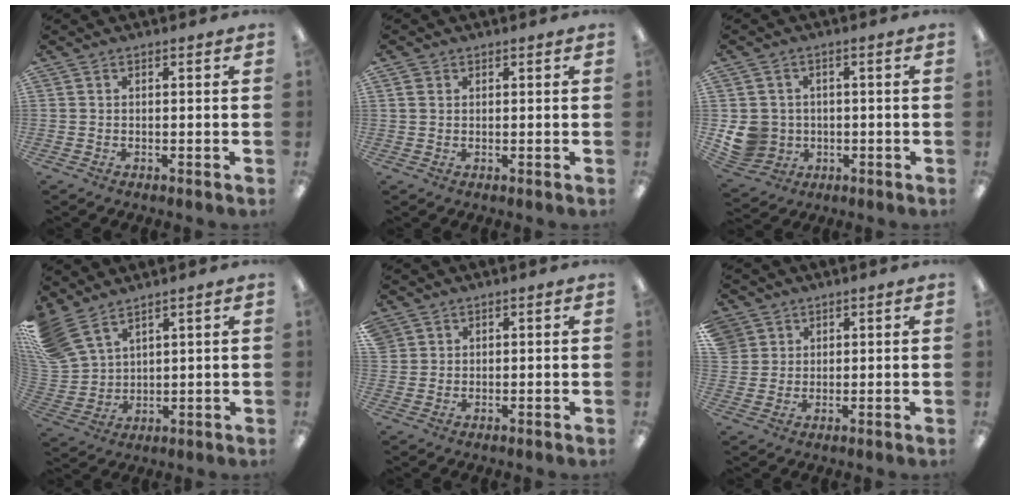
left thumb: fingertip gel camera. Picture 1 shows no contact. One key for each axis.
{"total": 1.8, "fx": 0.9, "fy": 1.5, "fz": 0.6, "tx": -0.015, "ty": 0.003, "tz": 0.016}
{"total": 8.1, "fx": -0.8, "fy": 7.7, "fz": 2.3, "tx": -0.074, "ty": 0.014, "tz": -0.007}
{"total": 12.1, "fx": 8.8, "fy": 6.3, "fz": 5.4, "tx": -0.138, "ty": -0.025, "tz": 0.178}
{"total": 2.3, "fx": 1.5, "fy": 1.8, "fz": 0.1, "tx": -0.007, "ty": 0.002, "tz": 0.030}
{"total": 4.6, "fx": 2.6, "fy": 3.8, "fz": -0.4, "tx": 0.003, "ty": -0.008, "tz": 0.046}